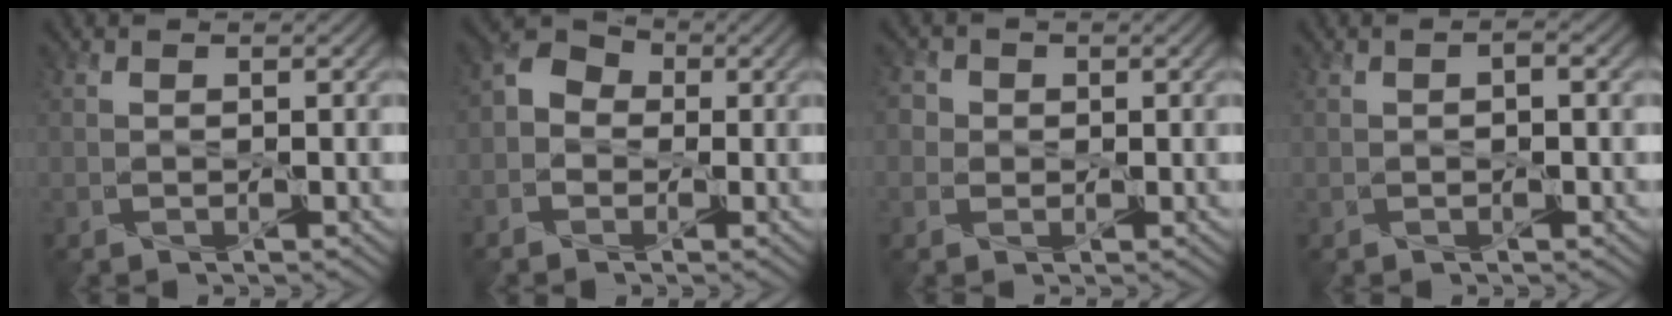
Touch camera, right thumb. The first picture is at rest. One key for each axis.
{"total": 4.3, "fx": -1.1, "fy": 3.6, "fz": 2.1, "tx": -0.059, "ty": 0.006, "tz": -0.026}
{"total": 2.3, "fx": 0.3, "fy": 2.2, "fz": 0.6, "tx": -0.020, "ty": 0.012, "tz": -0.003}
{"total": 0.8, "fx": 0.0, "fy": 0.4, "fz": 0.7, "tx": -0.010, "ty": -0.003, "tz": 0.005}